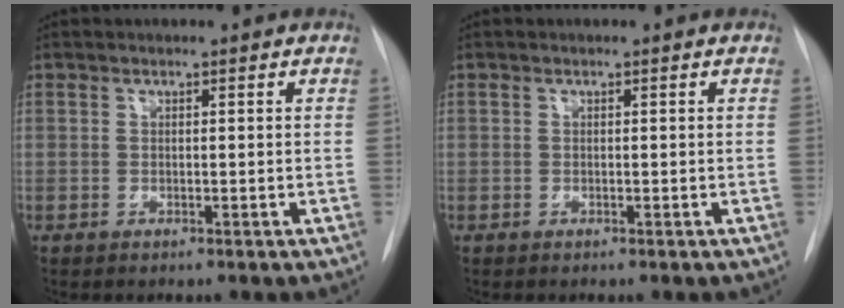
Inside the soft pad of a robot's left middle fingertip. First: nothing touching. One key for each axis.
{"total": 0.0}